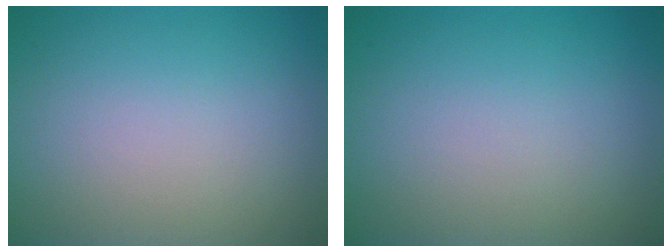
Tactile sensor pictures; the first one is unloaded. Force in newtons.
{"total": 0.0}